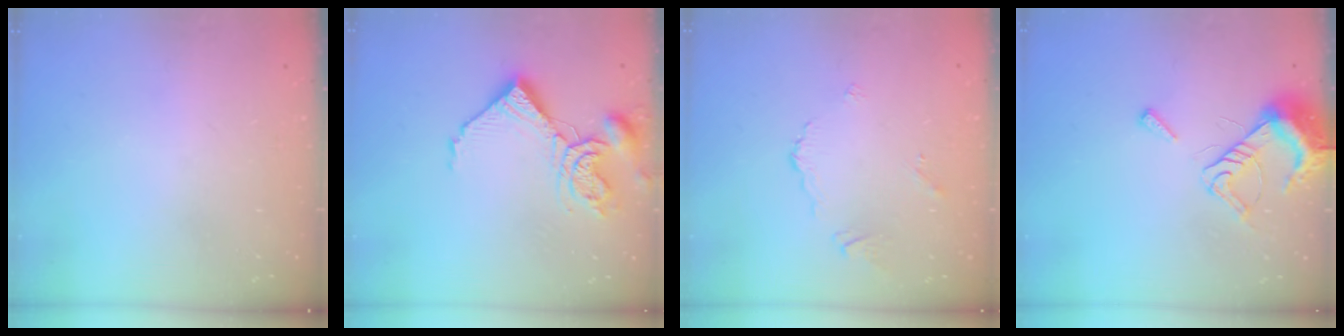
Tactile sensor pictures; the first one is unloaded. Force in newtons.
{"total": 12.5, "press": 12.4, "slide": 1.5}
{"total": 3.5, "press": 3.4, "slide": 0.6}
{"total": 8.0, "press": 8.0, "slide": 0.9}